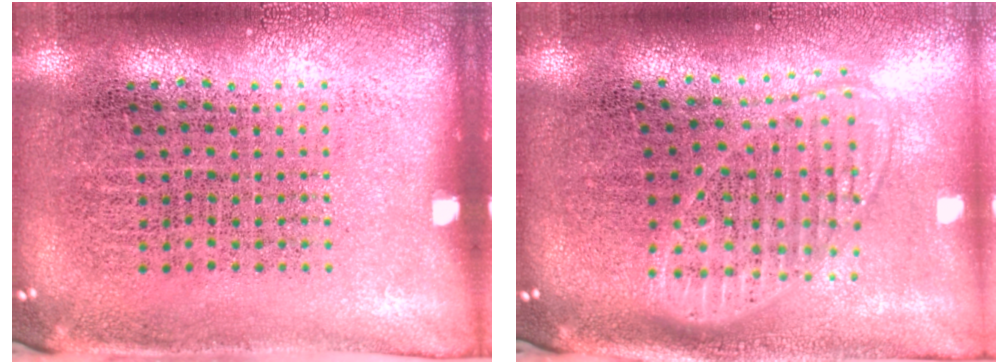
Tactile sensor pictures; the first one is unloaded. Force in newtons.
{"total": 1.7, "press": 1.4, "slide": 1.0}